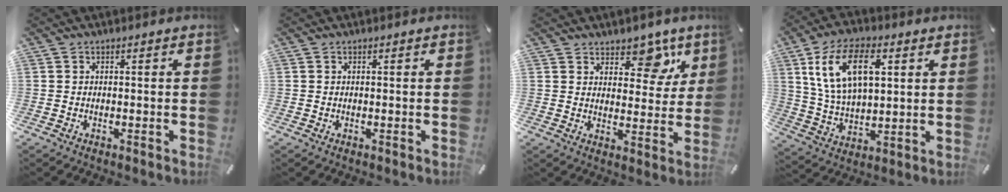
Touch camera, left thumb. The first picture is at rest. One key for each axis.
{"total": 0.0}
{"total": 8.9, "fx": 6.2, "fy": 5.2, "fz": 3.7, "tx": -0.021, "ty": -0.055, "tz": 0.103}
{"total": 15.2, "fx": 6.0, "fy": 8.3, "fz": 11.2, "tx": -0.246, "ty": -0.002, "tz": 0.101}